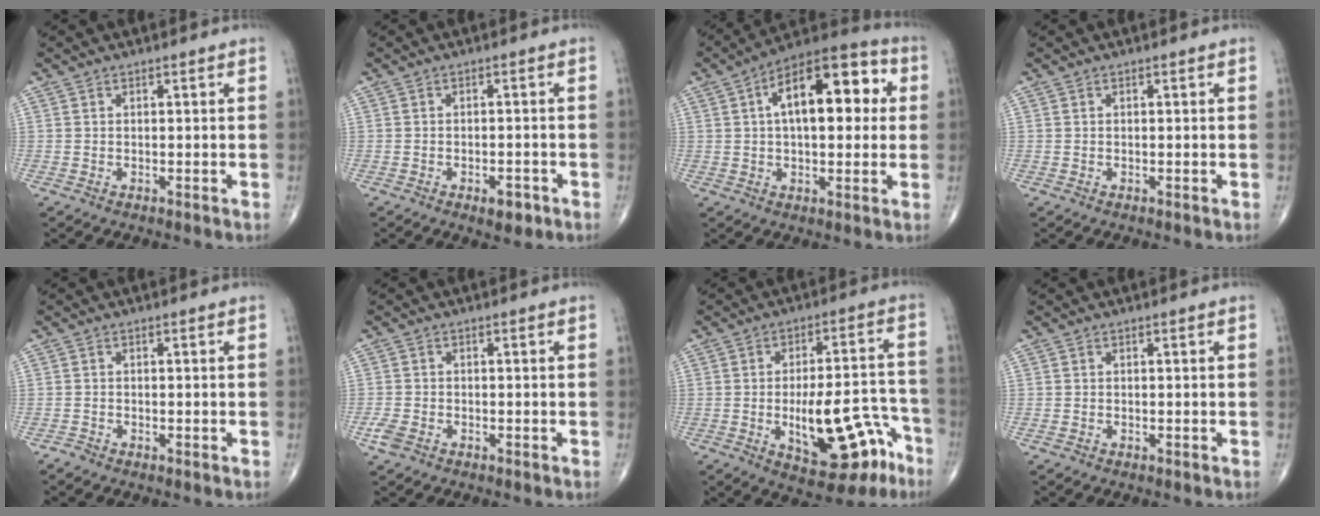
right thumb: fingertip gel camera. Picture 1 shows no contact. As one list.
[{"total": 5.2, "force": [-2.9, 2.7, 3.4], "torque": [-0.029, 0.016, -0.034]}, {"total": 18.0, "force": [3.8, 8.9, 15.2], "torque": [-0.200, 0.030, 0.048]}, {"total": 0.0}, {"total": 0.7, "force": [-0.7, 0.3, 0.1], "torque": [-0.002, -0.001, -0.016]}, {"total": 2.9, "force": [-1.6, 1.7, 1.6], "torque": [-0.045, 0.001, -0.031]}, {"total": 17.1, "force": [-7.2, 7.1, 13.8], "torque": [-0.171, 0.048, -0.089]}, {"total": 0.5, "force": [-0.3, 0.4, 0.2], "torque": [-0.007, 0.001, -0.005]}]